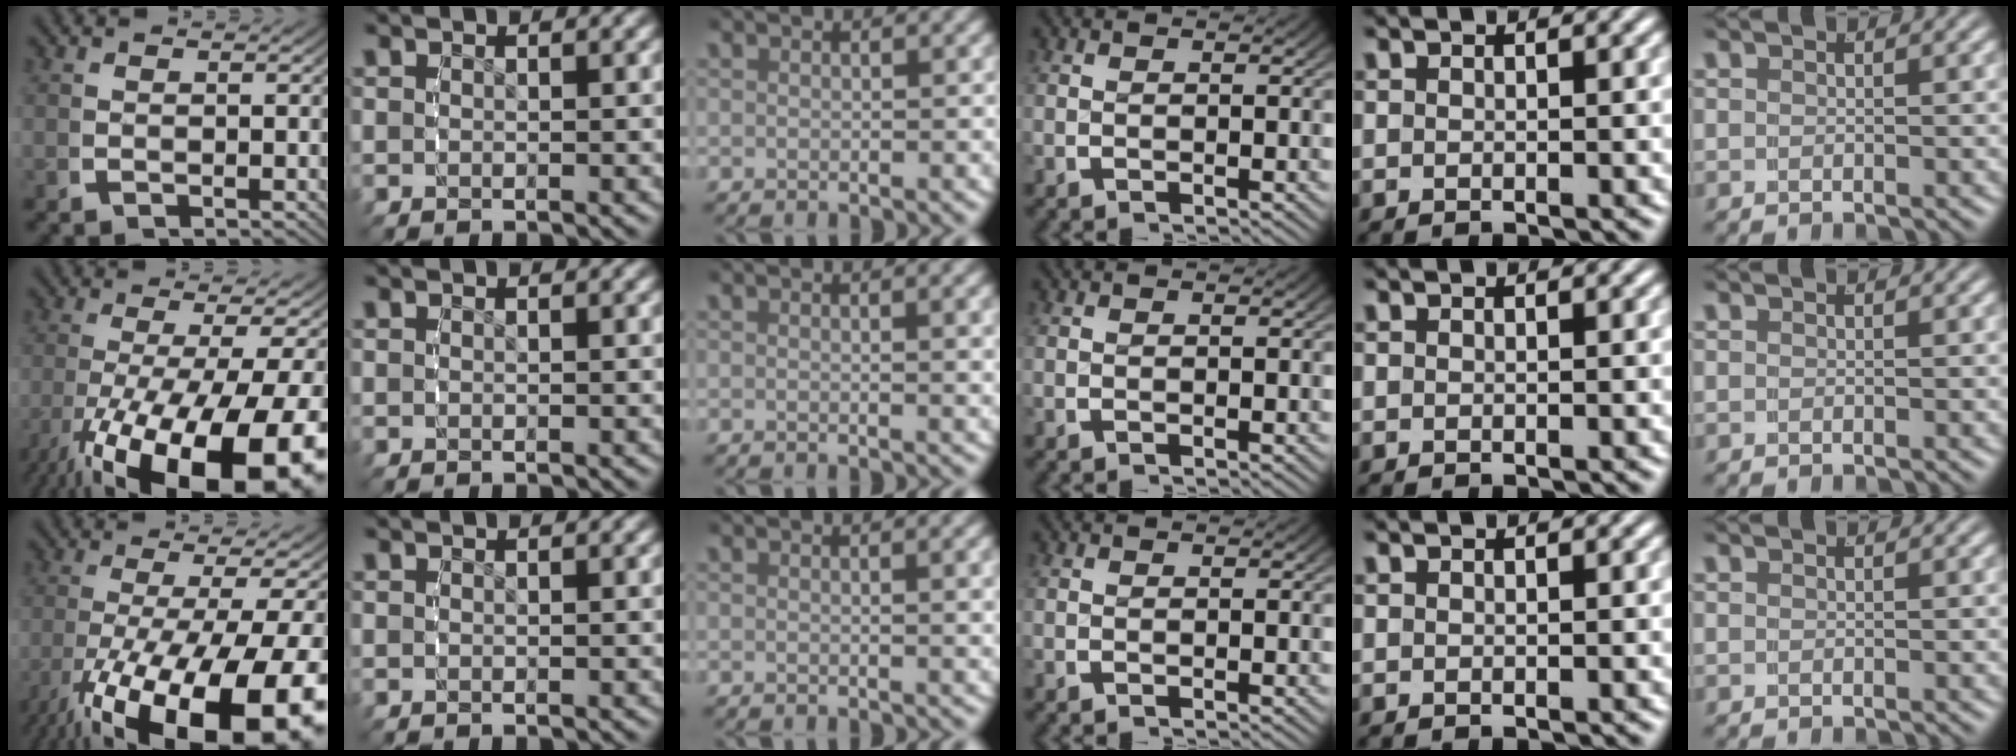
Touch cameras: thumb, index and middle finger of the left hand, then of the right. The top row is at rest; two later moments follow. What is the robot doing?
{"motion": "grasp_and_lifting", "object": "dispenser bottle"}